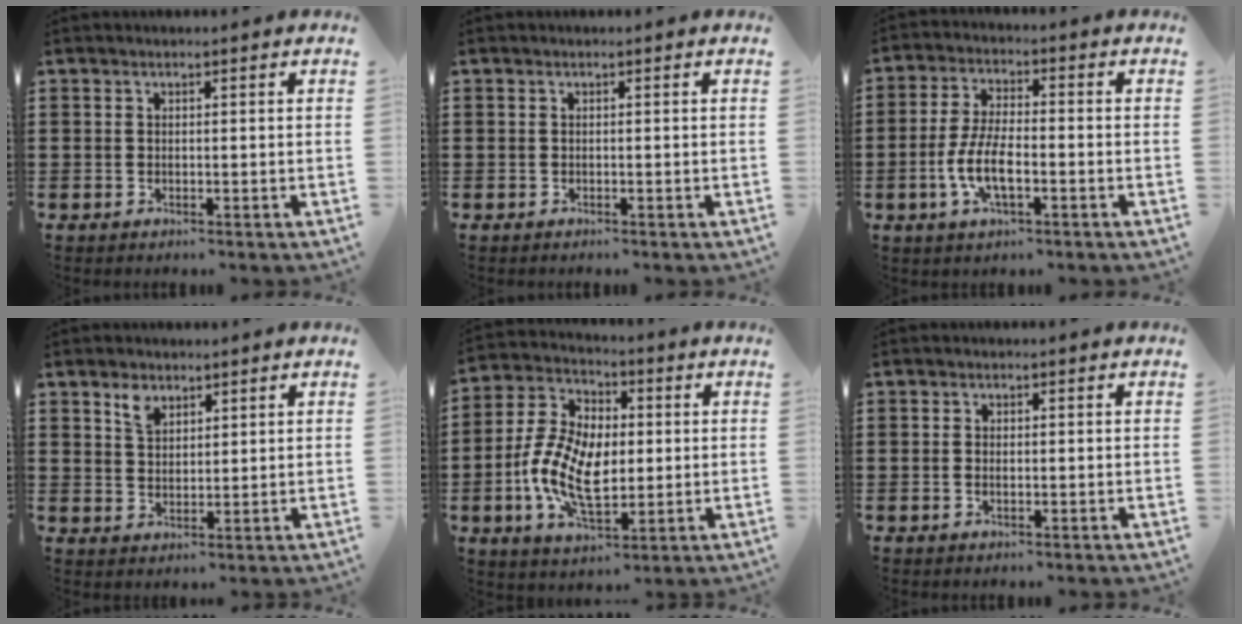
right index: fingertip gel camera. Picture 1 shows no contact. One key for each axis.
{"total": 0.0}
{"total": 7.3, "fx": -2.4, "fy": 2.6, "fz": 6.4, "tx": -0.148, "ty": -0.010, "tz": -0.050}
{"total": 3.4, "fx": 2.4, "fy": 1.9, "fz": 1.4, "tx": -0.027, "ty": 0.002, "tz": 0.044}
{"total": 11.7, "fx": -1.6, "fy": 7.0, "fz": 9.2, "tx": -0.213, "ty": 0.004, "tz": -0.031}
{"total": 0.8, "fx": -0.1, "fy": 0.4, "fz": 0.7, "tx": -0.014, "ty": 0.001, "tz": -0.003}